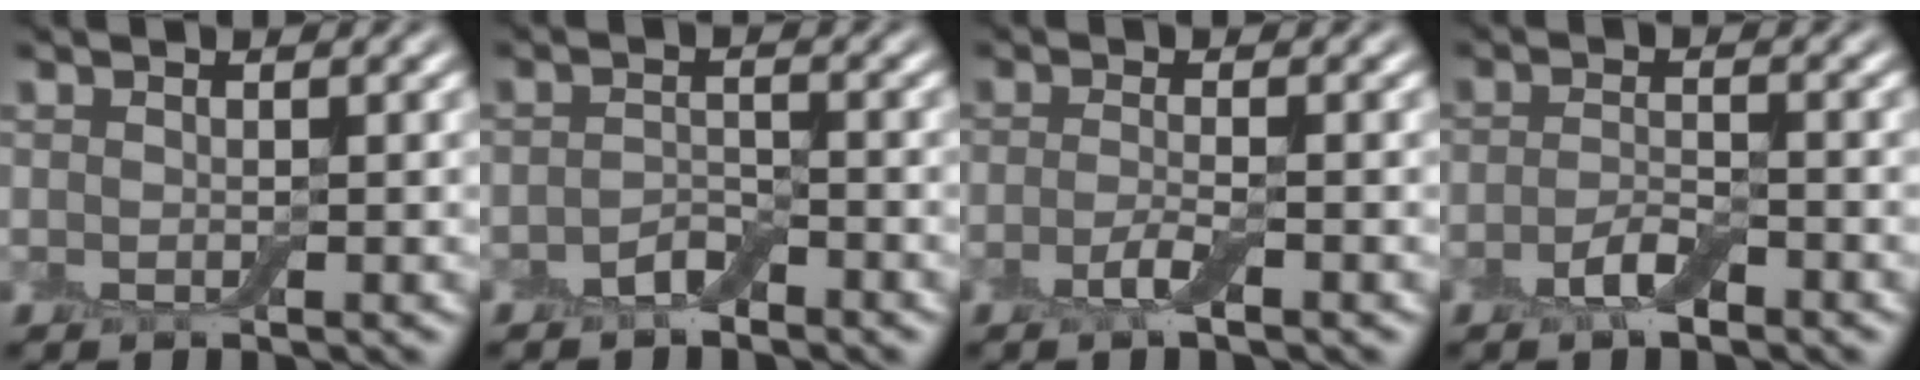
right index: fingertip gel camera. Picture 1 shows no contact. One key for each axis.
{"total": 1.7, "fx": -1.3, "fy": 0.7, "fz": 0.9, "tx": -0.018, "ty": 0.006, "tz": -0.026}
{"total": 1.9, "fx": -1.0, "fy": 0.3, "fz": 1.6, "tx": -0.035, "ty": 0.001, "tz": -0.024}
{"total": 2.4, "fx": -1.4, "fy": 0.8, "fz": 1.8, "tx": -0.038, "ty": 0.003, "tz": -0.031}